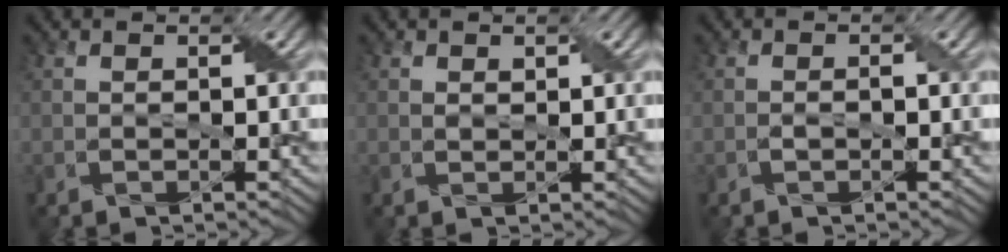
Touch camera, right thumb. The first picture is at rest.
{"total": 0.8, "force": [0.5, 0.5, 0.4], "torque": [-0.011, -0.001, 0.010]}
{"total": 0.9, "force": [-0.4, 0.4, 0.8], "torque": [-0.016, 0.005, -0.006]}